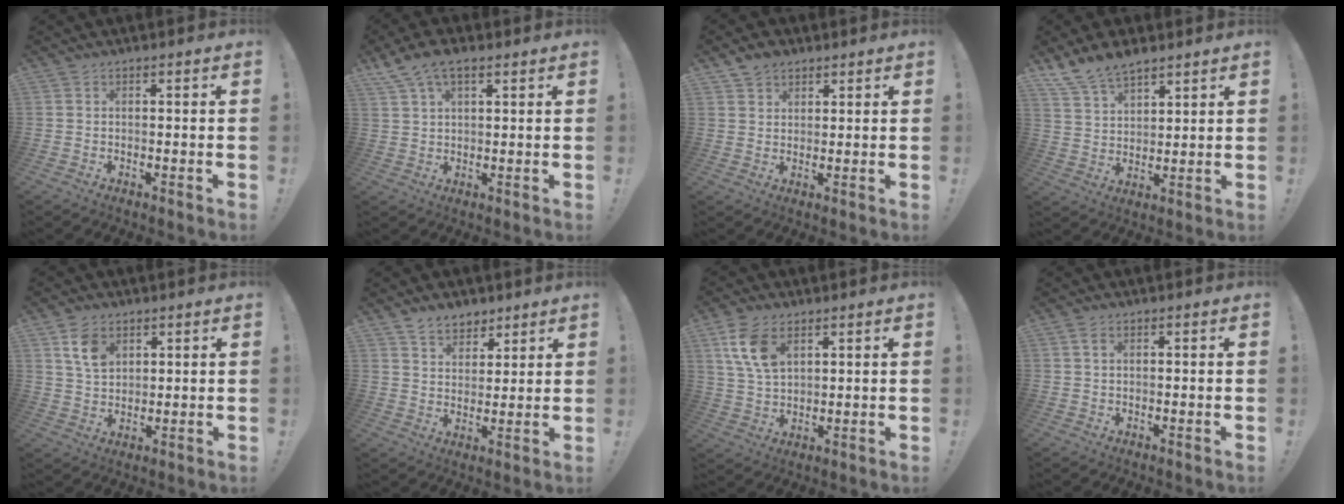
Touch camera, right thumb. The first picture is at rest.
{"total": 7.3, "force": [4.6, 3.2, 4.7], "torque": [-0.089, -0.006, 0.088]}
{"total": 4.2, "force": [3.0, 2.7, 0.9], "torque": [-0.009, -0.015, 0.055]}
{"total": 9.6, "force": [7.9, 4.2, 3.4], "torque": [-0.070, -0.047, 0.156]}
{"total": 8.0, "force": [3.9, 5.4, 4.4], "torque": [-0.065, -0.010, 0.074]}
{"total": 7.3, "force": [5.7, 4.4, 1.4], "torque": [-0.014, -0.038, 0.108]}
{"total": 10.1, "force": [5.0, 5.8, 6.5], "torque": [-0.132, -0.012, 0.095]}
{"total": 1.7, "force": [0.7, 0.8, 1.3], "torque": [-0.017, 0.000, 0.011]}